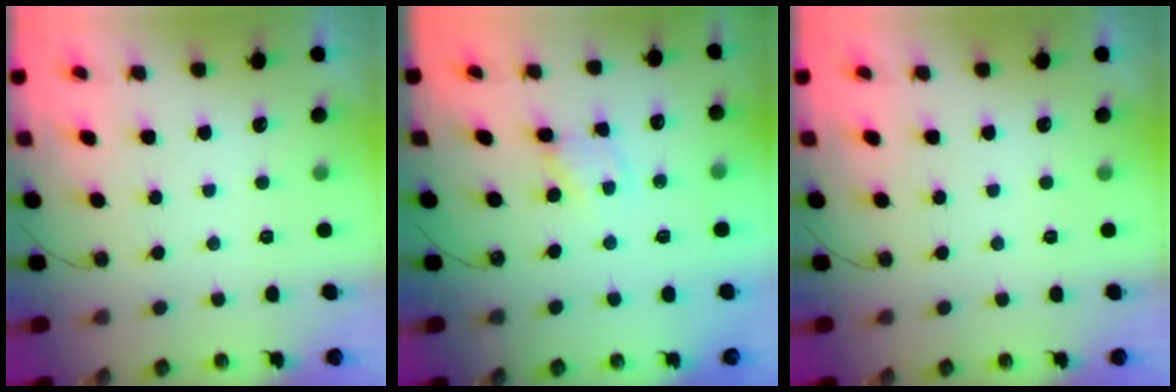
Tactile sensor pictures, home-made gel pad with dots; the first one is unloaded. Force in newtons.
{"total": 1.2, "press": 1.2, "slide": 0.2}
{"total": 0.0}